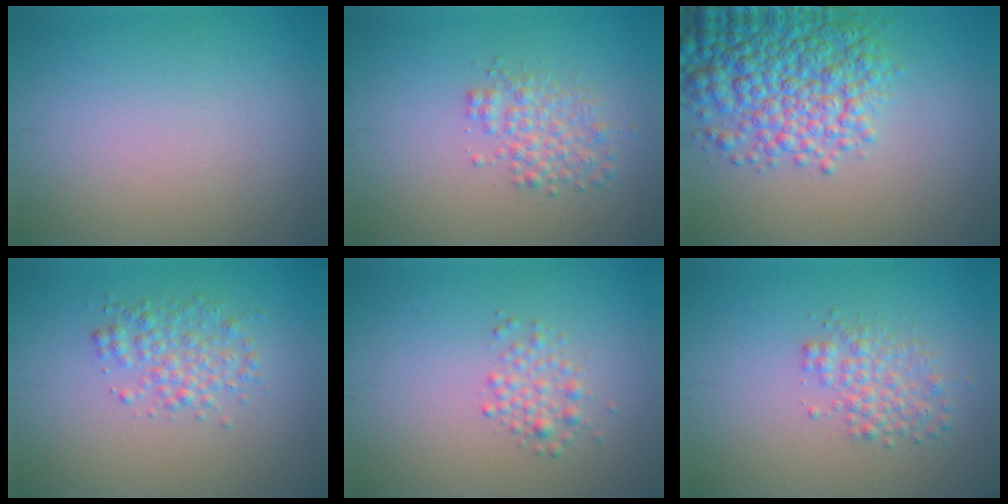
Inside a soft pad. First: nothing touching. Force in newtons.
{"total": 2.6, "press": 2.6, "slide": 0.1}
{"total": 7.7, "press": 7.7, "slide": 0.2}
{"total": 2.6, "press": 2.6, "slide": 0.0}
{"total": 1.8, "press": 1.8, "slide": 0.1}
{"total": 2.6, "press": 2.6, "slide": 0.1}